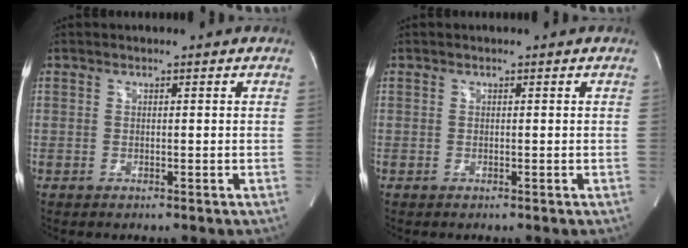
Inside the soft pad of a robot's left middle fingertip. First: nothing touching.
{"total": 0.0}